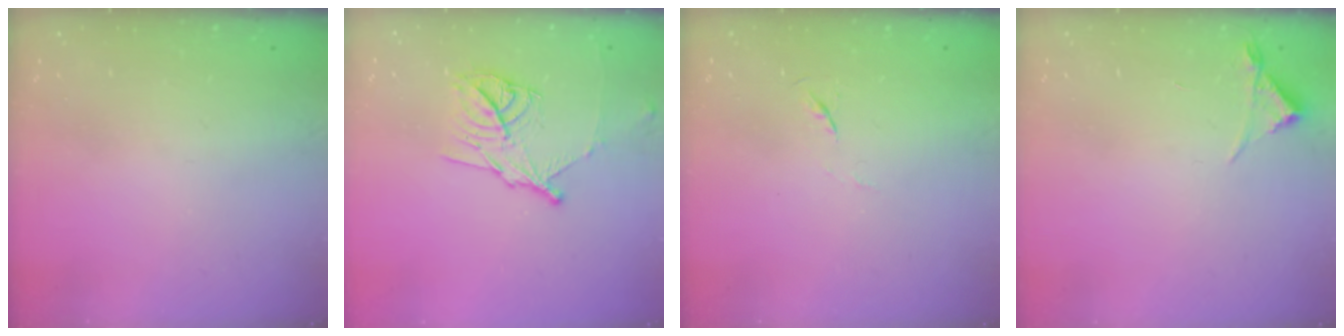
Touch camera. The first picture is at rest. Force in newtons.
{"total": 12.7, "press": 12.7, "slide": 0.7}
{"total": 4.0, "press": 4.0, "slide": 0.6}
{"total": 3.0, "press": 2.9, "slide": 0.5}